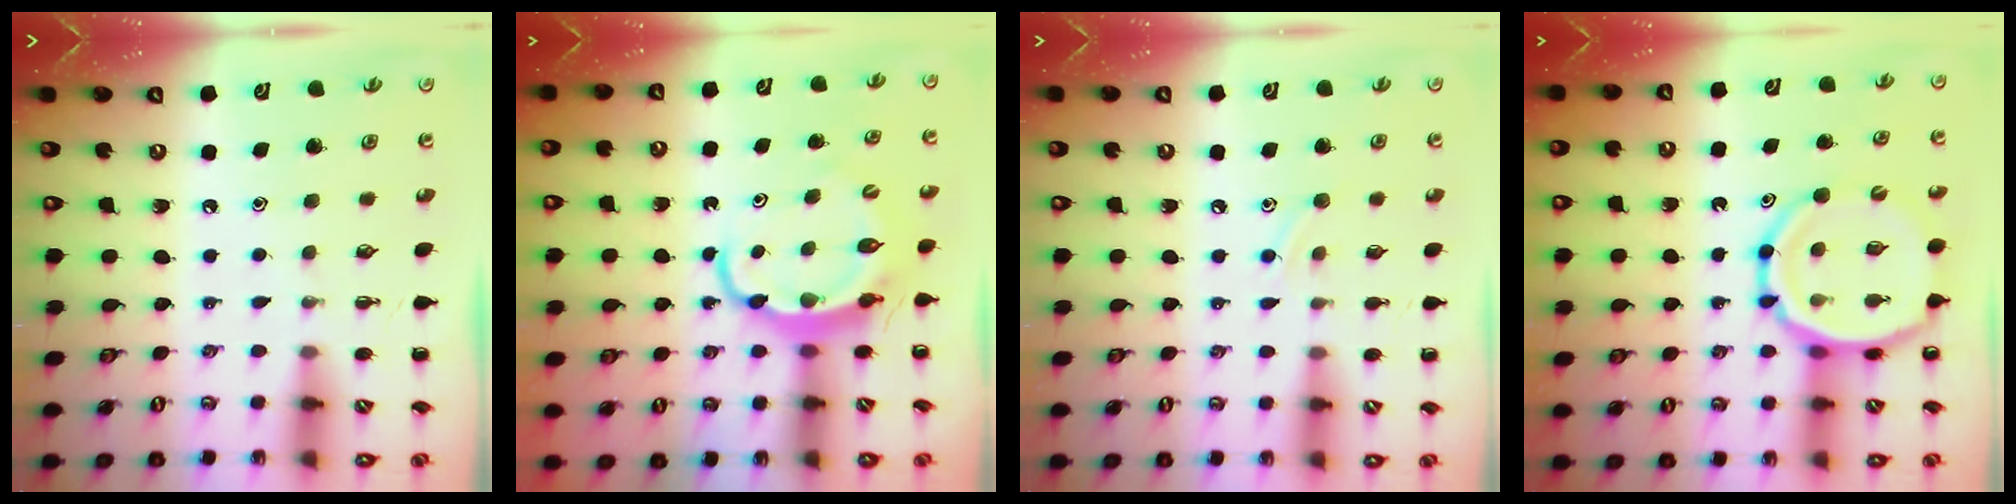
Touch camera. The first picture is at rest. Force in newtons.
{"total": 7.3, "press": 7.3, "slide": 0.6}
{"total": 7.2, "press": 7.1, "slide": 1.6}
{"total": 14.2, "press": 13.8, "slide": 3.2}